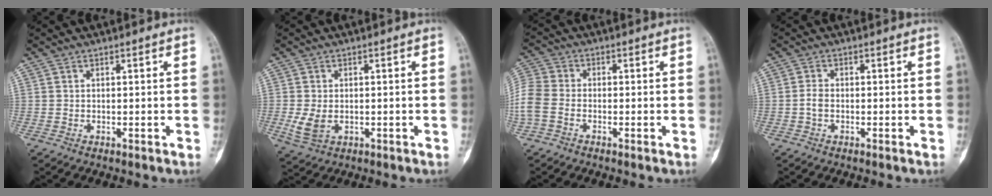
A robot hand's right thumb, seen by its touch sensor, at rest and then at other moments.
{"total": 4.5, "force": [-0.6, 3.0, 3.2], "torque": [-0.069, -0.004, -0.002]}
{"total": 8.0, "force": [-2.3, 5.7, 5.2], "torque": [-0.133, 0.015, -0.054]}
{"total": 1.7, "force": [-0.4, 1.1, 1.2], "torque": [-0.025, 0.005, -0.010]}